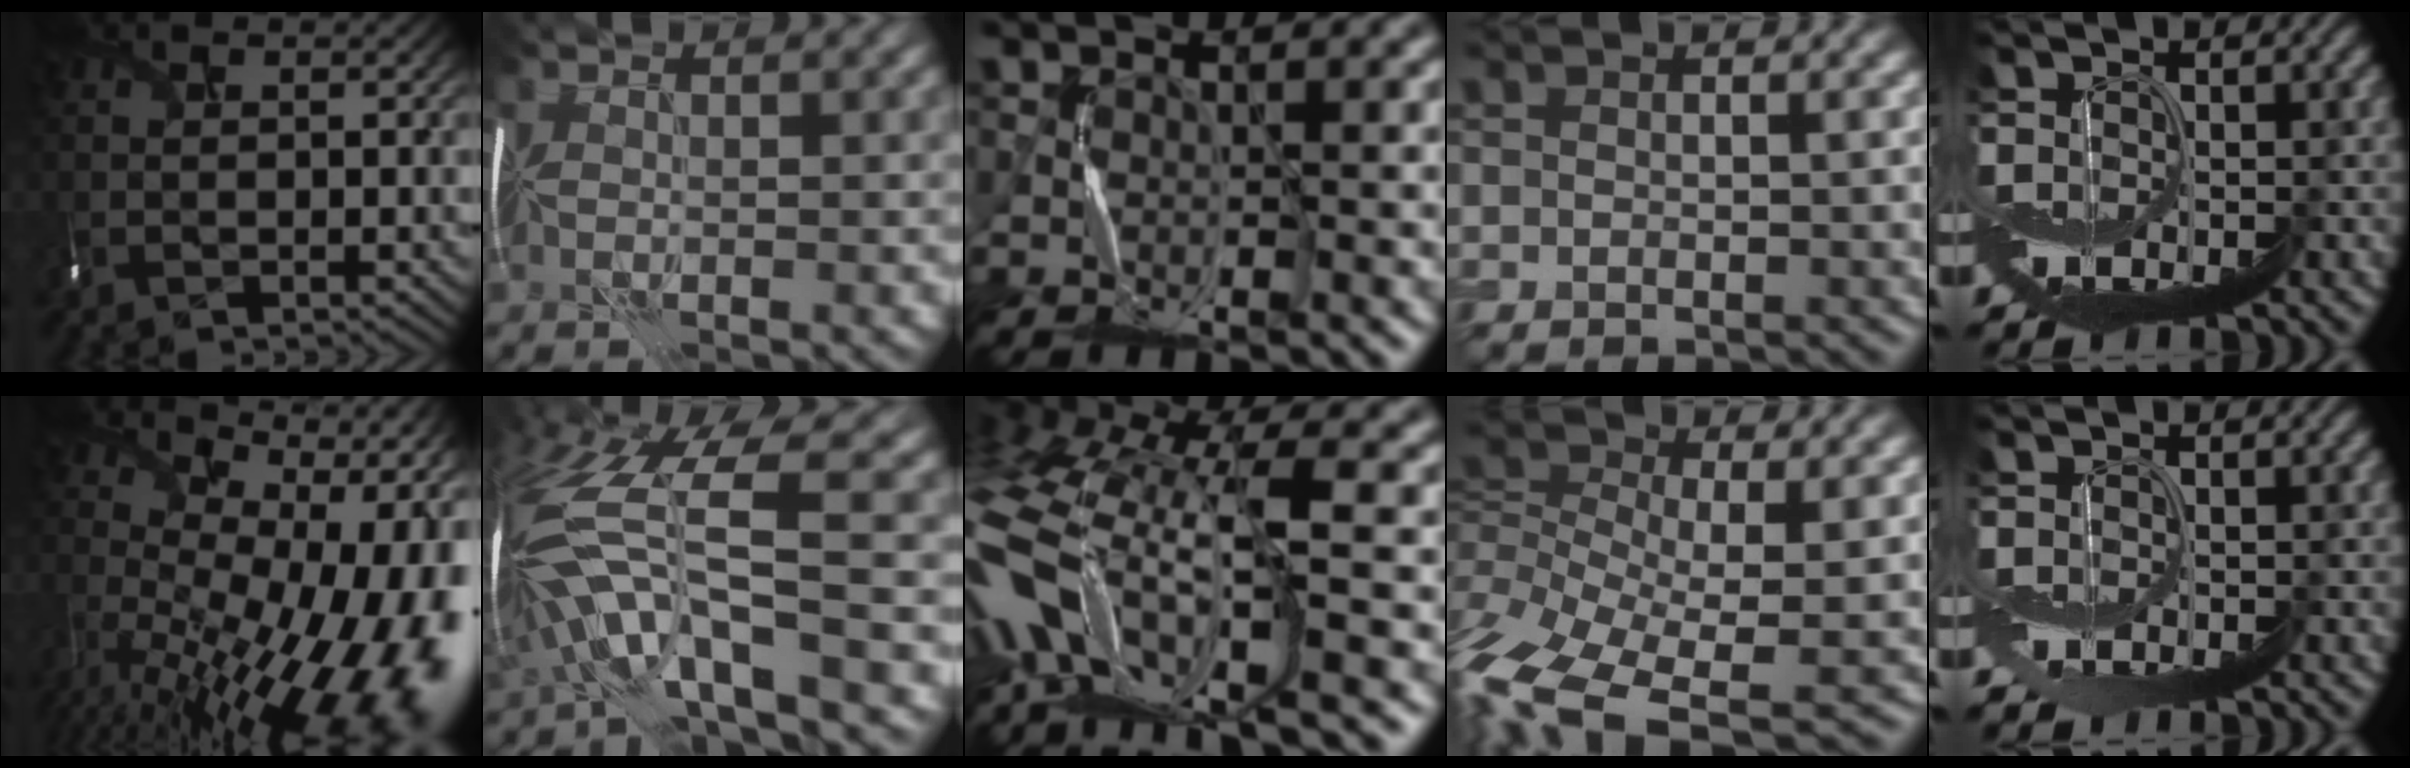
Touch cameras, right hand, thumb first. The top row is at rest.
{"thumb": {"total": 18.1, "force": [-3.9, 7.5, 16.0], "torque": [-0.198, -0.022, -0.030]}, "index": {"total": 12.6, "force": [-3.0, 4.1, 11.5], "torque": [-0.242, 0.006, -0.051]}, "middle": {"total": 14.2, "force": [-4.7, 5.9, 12.0], "torque": [-0.278, -0.002, -0.076]}, "ring": {"total": 12.5, "force": [-6.3, 5.7, 9.1], "torque": [-0.223, -0.005, -0.126]}, "little": {"total": 0.9, "force": [-0.8, 0.2, 0.1], "torque": [-0.001, -0.004, -0.017]}}